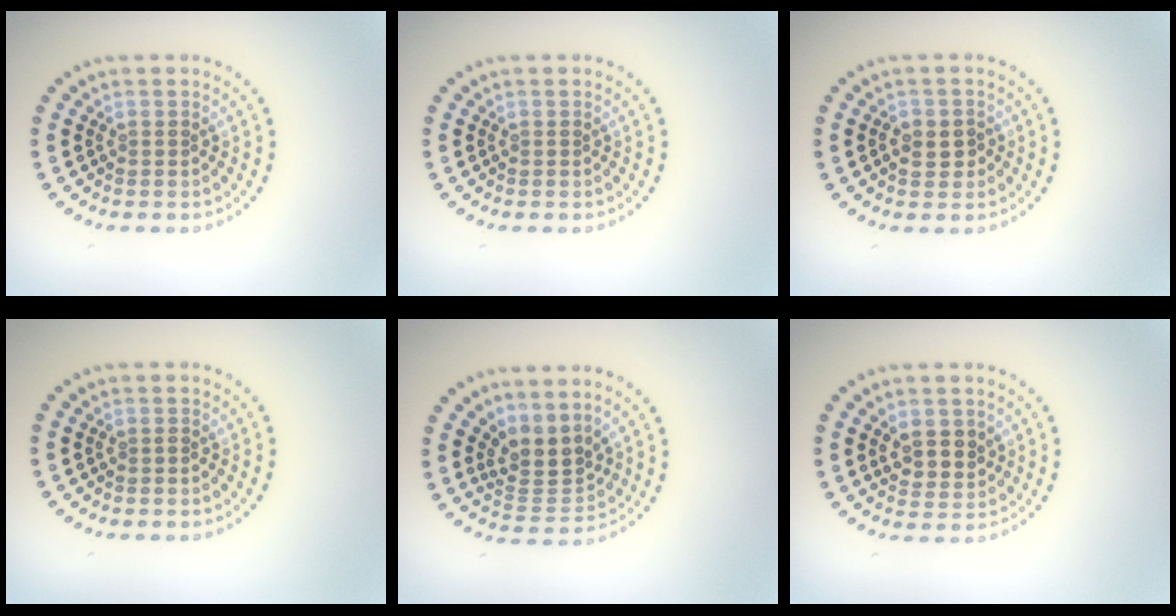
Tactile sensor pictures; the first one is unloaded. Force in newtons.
{"total": 0.0}
{"total": 2.2, "press": 2.2, "slide": 0.4}
{"total": 0.5, "press": 0.5, "slide": 0.2}
{"total": 3.2, "press": 2.4, "slide": 2.2}
{"total": 2.6, "press": 2.4, "slide": 0.9}